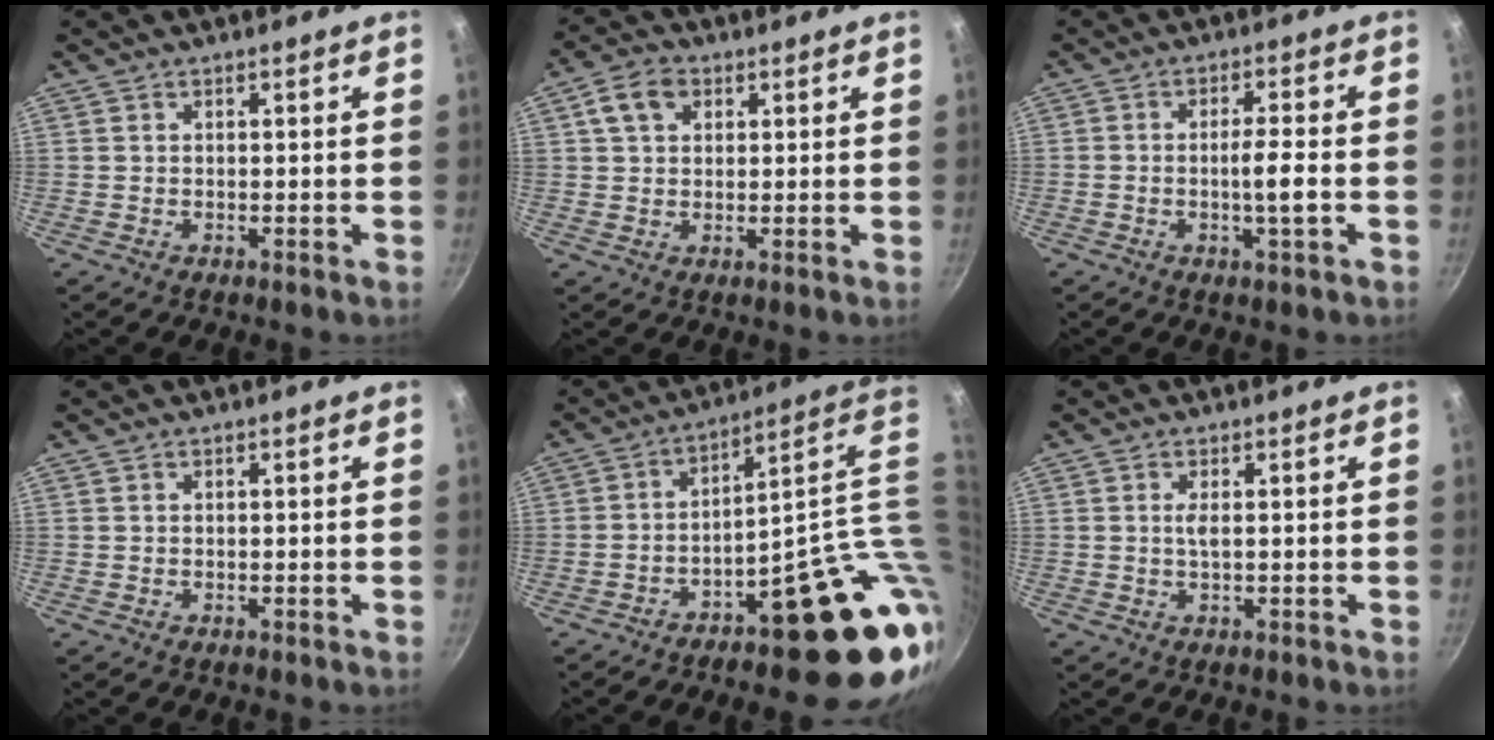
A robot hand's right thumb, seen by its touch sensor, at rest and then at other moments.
{"total": 6.3, "force": [2.3, 4.6, 3.6], "torque": [-0.052, 0.006, 0.035]}
{"total": 5.0, "force": [-1.3, 0.5, 4.8], "torque": [-0.084, 0.012, -0.023]}
{"total": 0.0}
{"total": 20.1, "force": [-2.1, 7.3, 18.6], "torque": [-0.183, 0.011, -0.019]}
{"total": 1.7, "force": [0.3, 0.4, 1.6], "torque": [-0.035, -0.001, 0.007]}